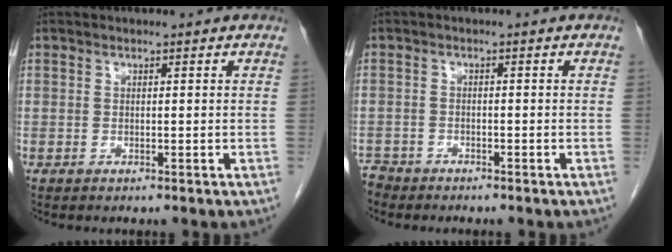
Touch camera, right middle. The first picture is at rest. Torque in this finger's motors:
{"motor_torque": [0.82, -1.32, 0.99, 0.14]}